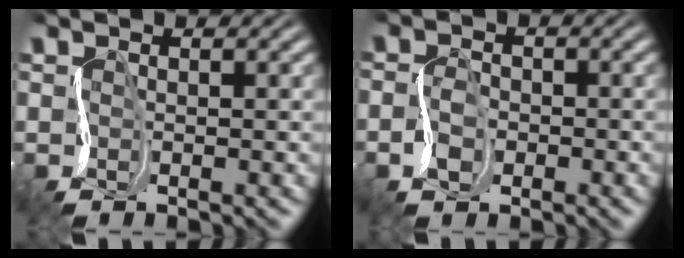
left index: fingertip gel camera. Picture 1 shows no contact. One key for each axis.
{"total": 1.2, "fx": -0.9, "fy": 0.8, "fz": 0.3, "tx": -0.021, "ty": 0.008, "tz": -0.024}